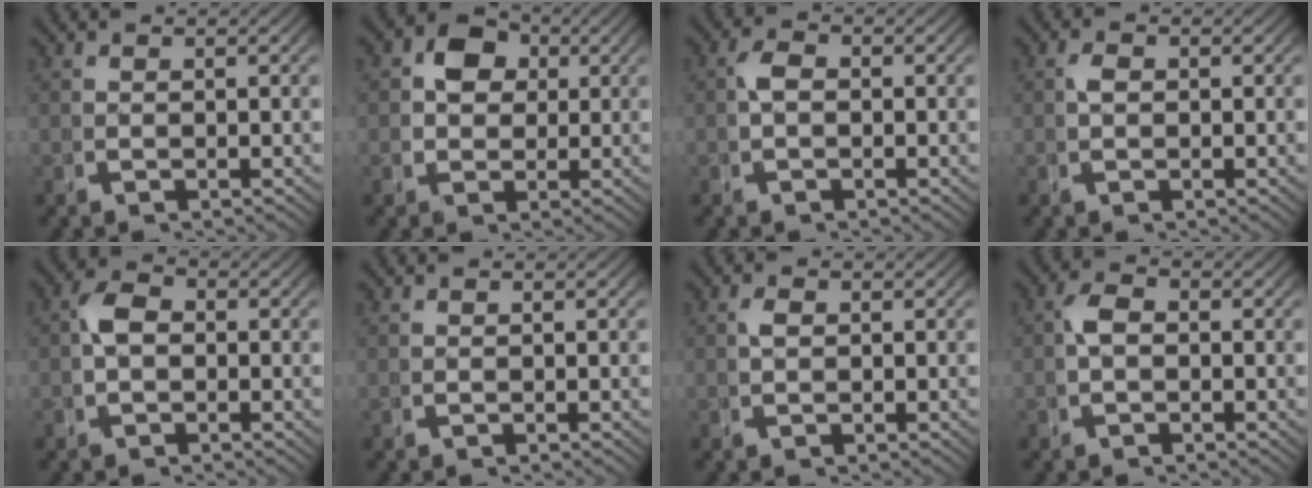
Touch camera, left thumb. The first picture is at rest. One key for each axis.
{"total": 6.1, "fx": 1.3, "fy": 5.1, "fz": 3.2, "tx": -0.057, "ty": -0.004, "tz": 0.024}
{"total": 1.6, "fx": -0.2, "fy": 1.1, "fz": 1.2, "tx": -0.024, "ty": 0.002, "tz": -0.009}
{"total": 1.1, "fx": 0.1, "fy": 0.8, "fz": 0.7, "tx": -0.014, "ty": 0.001, "tz": -0.002}
{"total": 2.9, "fx": -0.2, "fy": 2.1, "fz": 2.0, "tx": -0.035, "ty": 0.003, "tz": -0.010}
{"total": 0.0}
{"total": 0.8, "fx": 0.1, "fy": 0.5, "fz": 0.6, "tx": -0.010, "ty": 0.002, "tz": 0.001}
{"total": 2.0, "fx": -0.2, "fy": 1.4, "fz": 1.5, "tx": -0.028, "ty": 0.003, "tz": -0.010}